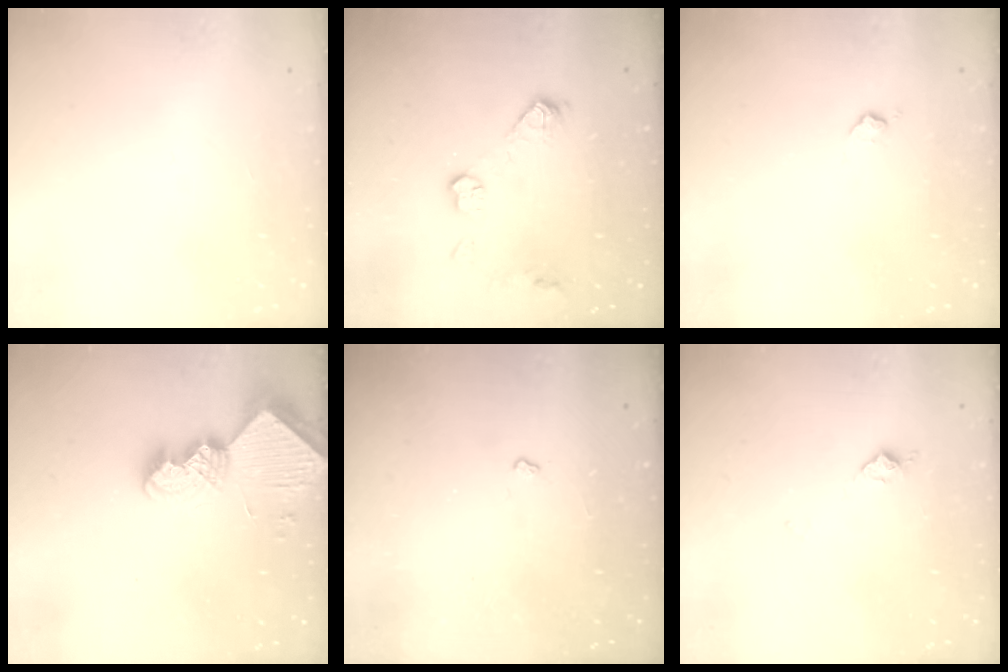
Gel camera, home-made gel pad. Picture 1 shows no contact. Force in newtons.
{"total": 8.6, "press": 8.6, "slide": 0.4}
{"total": 4.1, "press": 4.0, "slide": 0.5}
{"total": 10.0, "press": 10.0, "slide": 0.8}
{"total": 2.4, "press": 2.3, "slide": 0.4}
{"total": 5.0, "press": 4.9, "slide": 0.7}